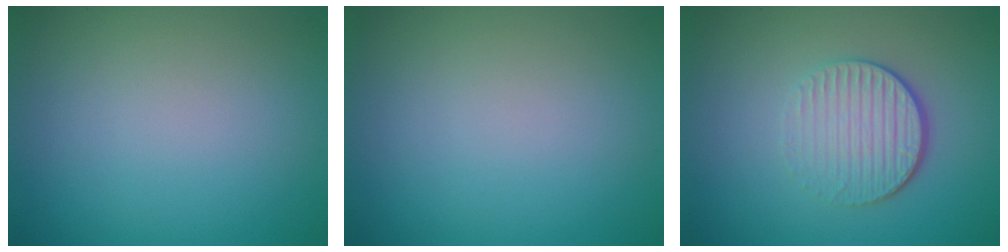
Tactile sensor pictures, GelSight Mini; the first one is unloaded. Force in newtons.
{"total": 0.0}
{"total": 4.2, "press": 2.8, "slide": 3.1}